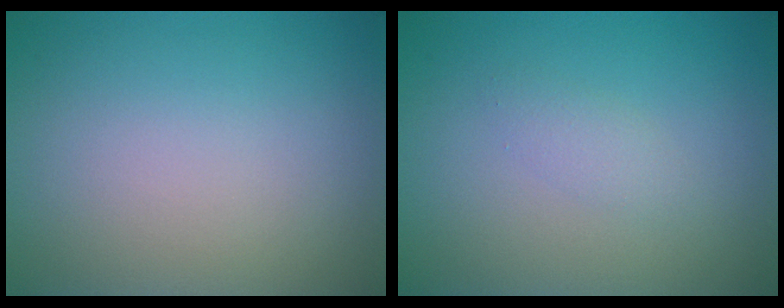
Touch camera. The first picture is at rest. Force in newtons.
{"total": 1.1, "press": 1.1, "slide": 0.1}